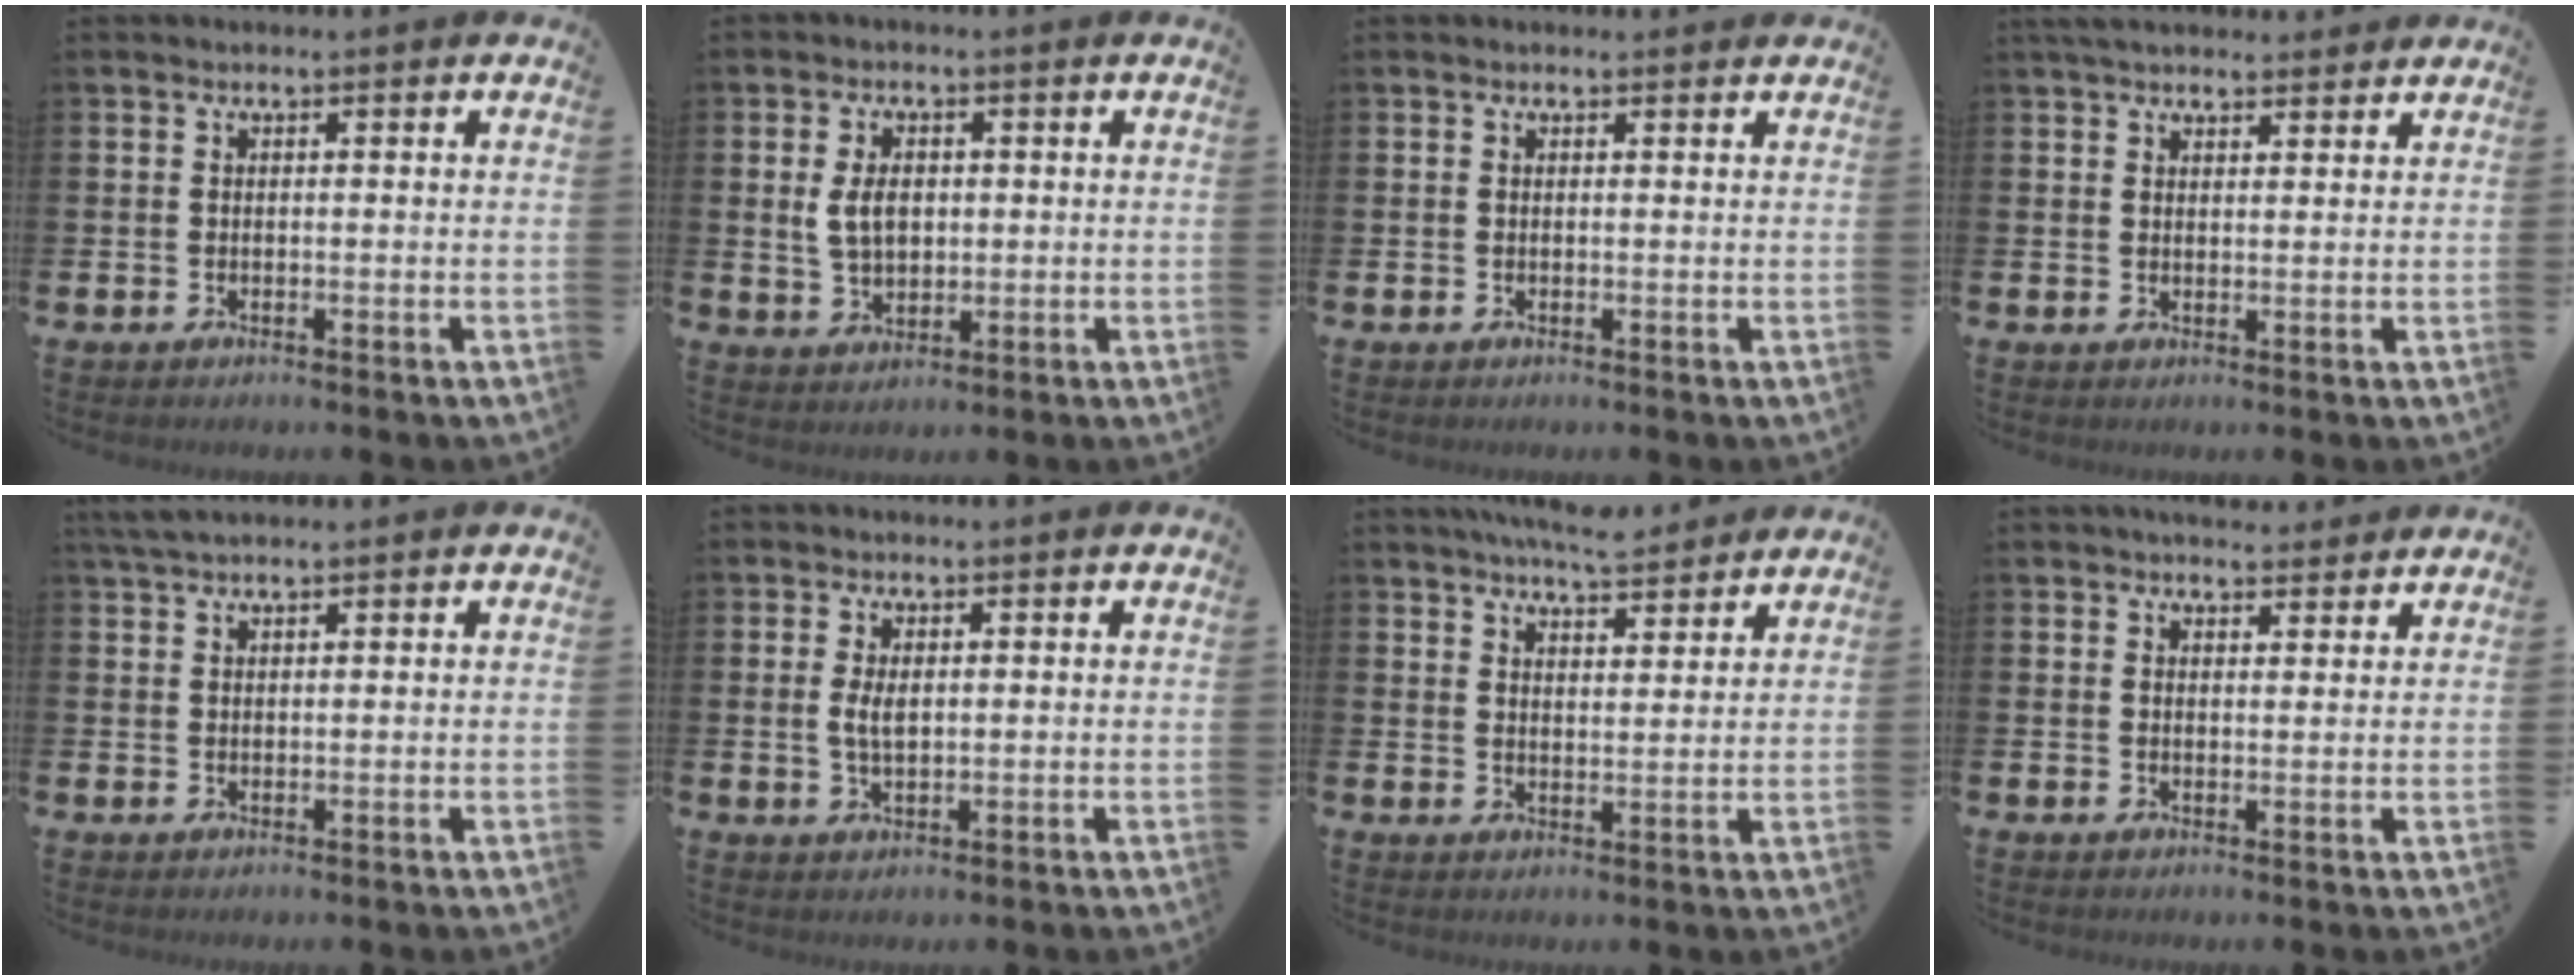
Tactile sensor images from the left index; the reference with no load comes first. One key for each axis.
{"total": 4.3, "fx": 0.9, "fy": 2.9, "fz": 3.1, "tx": -0.043, "ty": 0.003, "tz": 0.010}
{"total": 0.0}
{"total": 4.0, "fx": 3.6, "fy": 1.3, "fz": 1.1, "tx": -0.026, "ty": -0.011, "tz": 0.068}
{"total": 2.7, "fx": 2.3, "fy": 0.7, "fz": 1.3, "tx": -0.033, "ty": 0.003, "tz": 0.044}
{"total": 3.0, "fx": 0.7, "fy": 1.5, "fz": 2.5, "tx": -0.037, "ty": 0.000, "tz": 0.007}
{"total": 6.4, "fx": 6.2, "fy": 0.8, "fz": 1.3, "tx": -0.026, "ty": -0.031, "tz": 0.112}
{"total": 3.7, "fx": 3.5, "fy": 1.0, "fz": 0.2, "tx": 0.003, "ty": -0.019, "tz": 0.063}